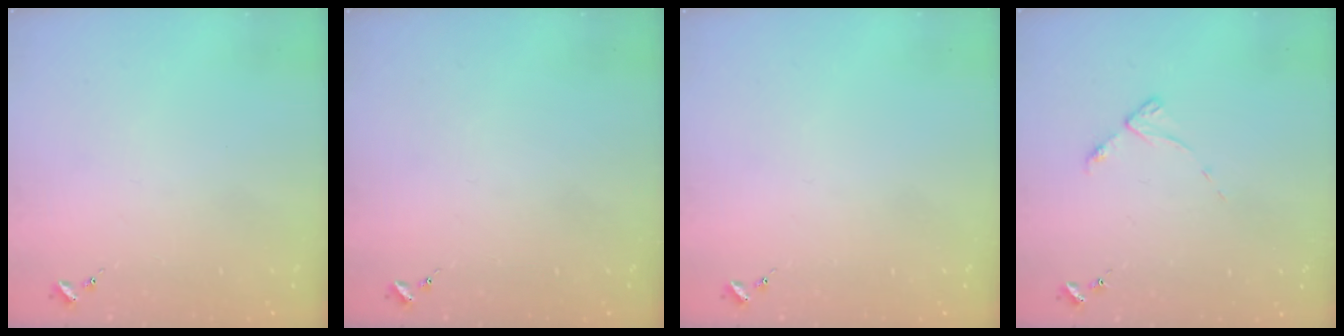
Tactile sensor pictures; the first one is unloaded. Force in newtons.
{"total": 0.0}
{"total": 0.0}
{"total": 4.4, "press": 4.3, "slide": 0.7}